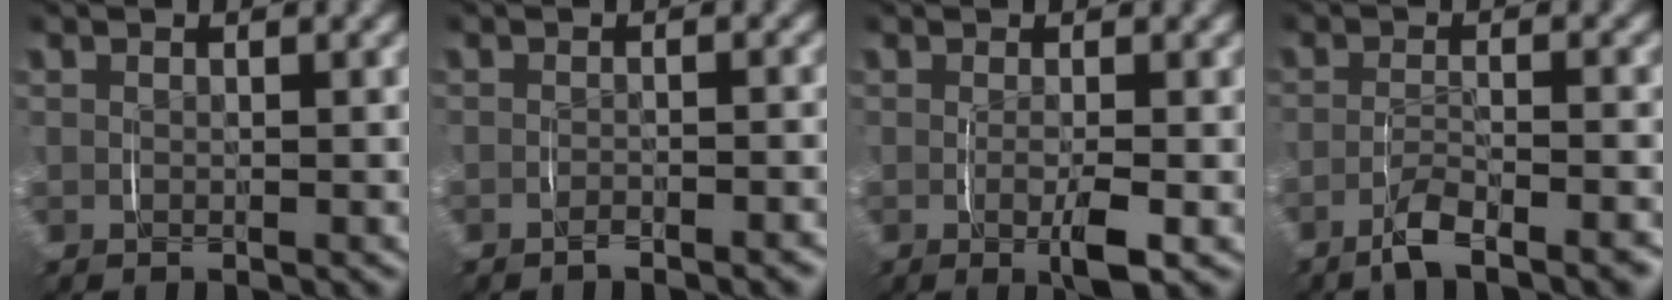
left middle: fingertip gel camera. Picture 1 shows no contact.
{"total": 1.3, "force": [-1.2, 0.0, 0.5], "torque": [-0.009, 0.004, -0.022]}
{"total": 2.5, "force": [-0.6, 0.3, 2.4], "torque": [-0.039, -0.008, -0.007]}
{"total": 3.2, "force": [-2.4, 0.4, 2.1], "torque": [-0.039, -0.001, -0.042]}